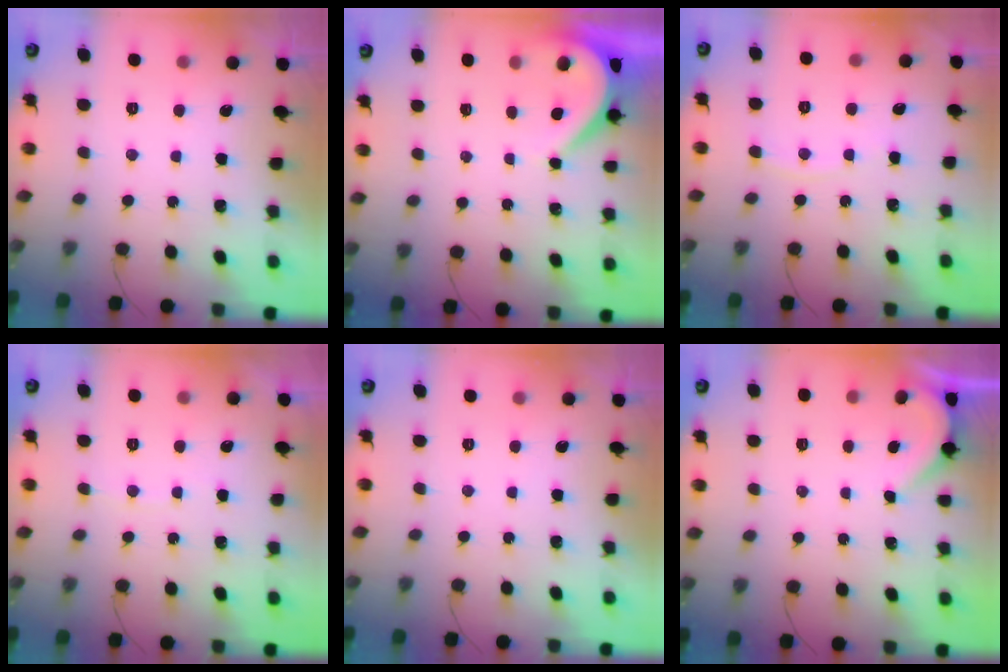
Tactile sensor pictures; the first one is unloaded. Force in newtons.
{"total": 3.9, "press": 3.9, "slide": 0.5}
{"total": 3.8, "press": 3.7, "slide": 0.5}
{"total": 2.2, "press": 2.2, "slide": 0.3}
{"total": 0.0}
{"total": 1.9, "press": 1.9, "slide": 0.2}